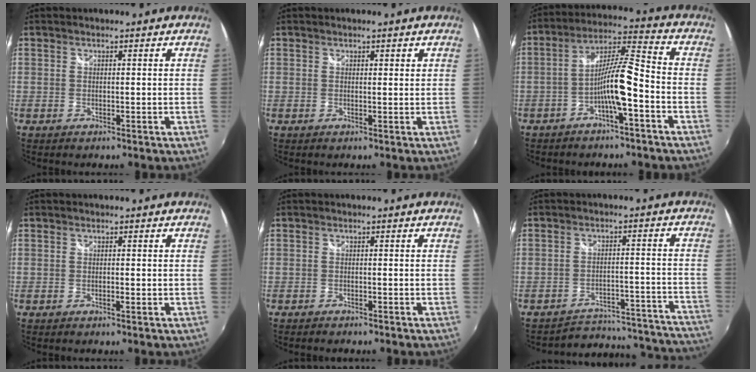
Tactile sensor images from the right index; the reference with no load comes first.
{"total": 0.8, "force": [0.6, 0.4, 0.5], "torque": [-0.006, 0.001, 0.007]}
{"total": 8.7, "force": [-4.0, 0.8, 7.7], "torque": [-0.159, 0.014, -0.070]}
{"total": 0.5, "force": [-0.3, 0.1, 0.4], "torque": [-0.008, 0.001, -0.006]}
{"total": 1.8, "force": [-1.7, 0.6, 0.4], "torque": [-0.018, -0.006, -0.031]}
{"total": 22.3, "force": [-21.1, 5.1, 5.1], "torque": [-0.076, 0.021, -0.255]}